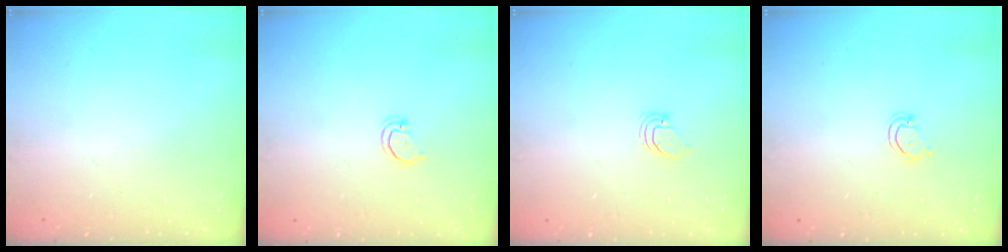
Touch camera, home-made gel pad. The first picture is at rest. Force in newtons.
{"total": 2.2, "press": 2.2, "slide": 0.2}
{"total": 0.9, "press": 0.9, "slide": 0.1}
{"total": 3.8, "press": 3.8, "slide": 0.2}